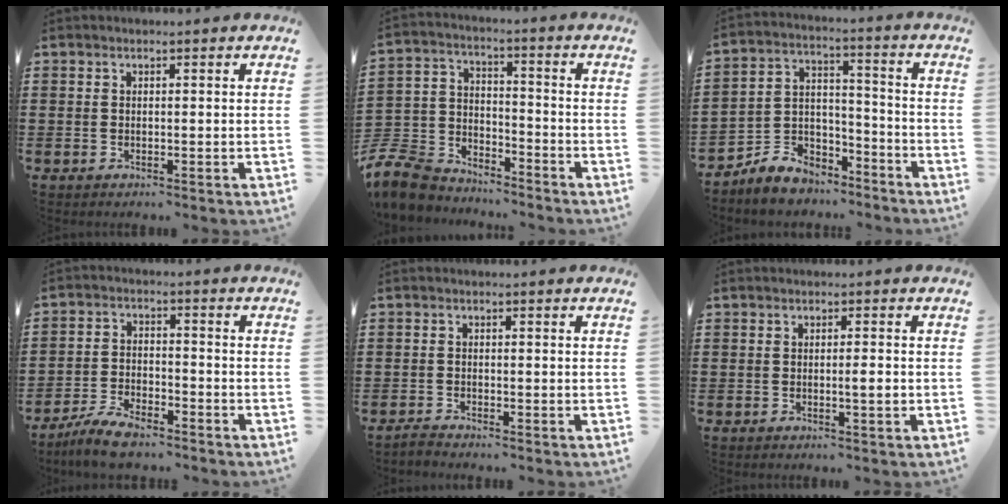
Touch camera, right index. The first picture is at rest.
{"total": 9.0, "force": [-8.4, 2.7, 1.8], "torque": [-0.061, 0.014, -0.173]}
{"total": 6.2, "force": [-5.6, 2.8, 0.3], "torque": [-0.027, 0.009, -0.115]}
{"total": 5.5, "force": [-4.7, 1.3, 2.5], "torque": [-0.060, 0.003, -0.094]}
{"total": 1.1, "force": [-1.1, 0.0, 0.0], "torque": [-0.003, 0.000, -0.022]}
{"total": 1.9, "force": [-0.3, 0.2, 1.9], "torque": [-0.031, -0.003, -0.006]}